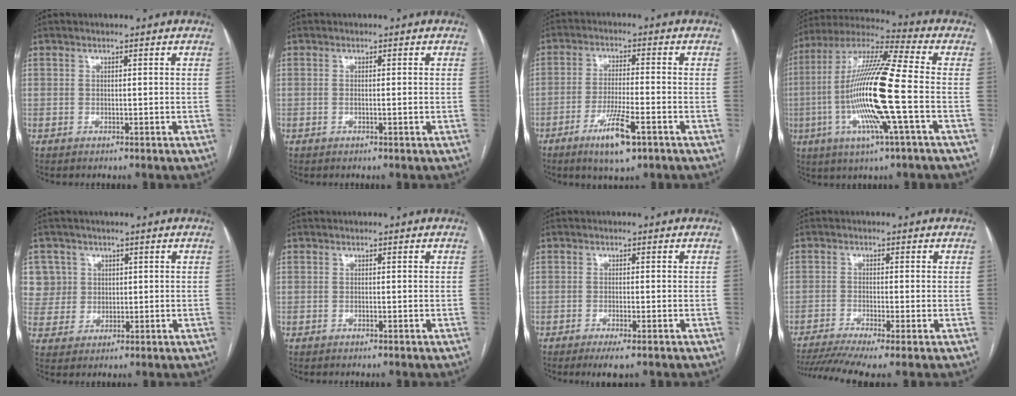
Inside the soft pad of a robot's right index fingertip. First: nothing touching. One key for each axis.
{"total": 0.7, "fx": 0.0, "fy": 0.1, "fz": 0.7, "tx": -0.012, "ty": 0.001, "tz": 0.002}
{"total": 8.1, "fx": -4.4, "fy": 1.1, "fz": 6.7, "tx": -0.127, "ty": -0.014, "tz": -0.071}
{"total": 18.4, "fx": -3.4, "fy": 0.2, "fz": 18.1, "tx": -0.362, "ty": -0.006, "tz": -0.073}
{"total": 7.5, "fx": 2.5, "fy": 7.1, "fz": 0.1, "tx": 0.002, "ty": 0.025, "tz": 0.064}
{"total": 0.0}
{"total": 3.1, "fx": -1.9, "fy": 0.4, "fz": 2.5, "tx": -0.043, "ty": -0.007, "tz": -0.029}
{"total": 8.9, "fx": -6.5, "fy": 0.4, "fz": 6.0, "tx": -0.106, "ty": -0.007, "tz": -0.106}